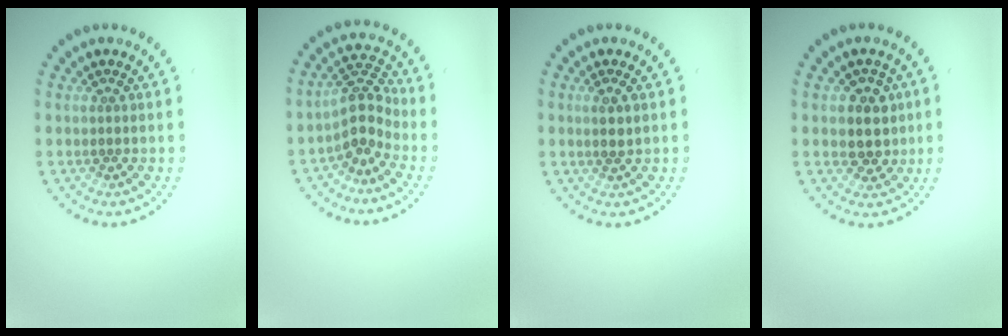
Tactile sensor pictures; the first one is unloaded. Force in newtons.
{"total": 3.3, "press": 2.8, "slide": 1.7}
{"total": 1.0, "press": 0.9, "slide": 0.5}
{"total": 3.0, "press": 2.8, "slide": 1.1}